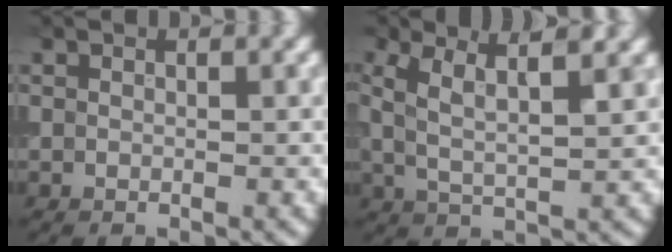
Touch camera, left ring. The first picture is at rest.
{"total": 4.6, "force": [1.8, 1.1, 4.0], "torque": [-0.081, 0.006, 0.031]}